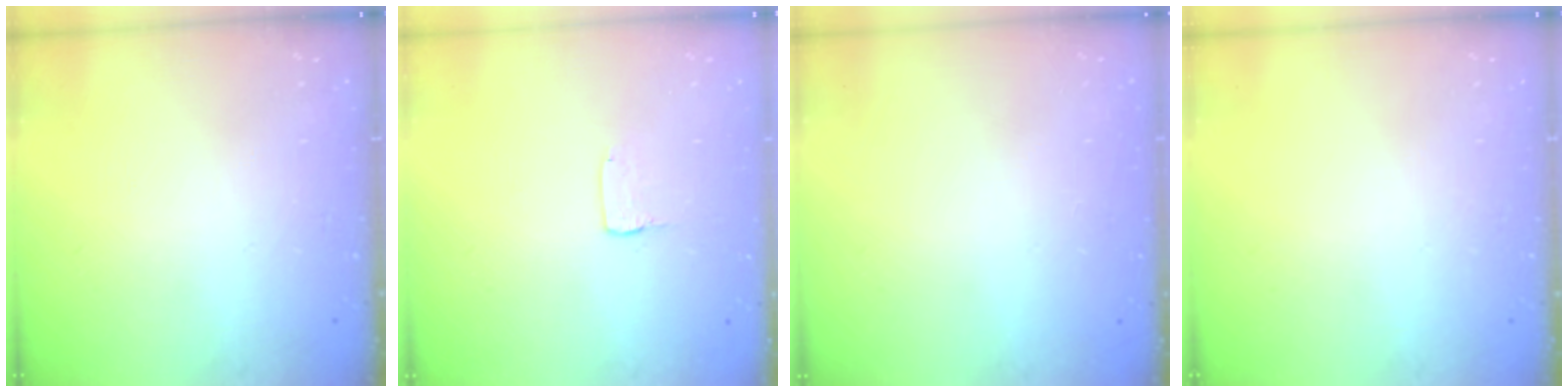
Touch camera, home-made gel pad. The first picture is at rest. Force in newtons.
{"total": 1.0, "press": 1.0, "slide": 0.1}
{"total": 0.0}
{"total": 0.0}